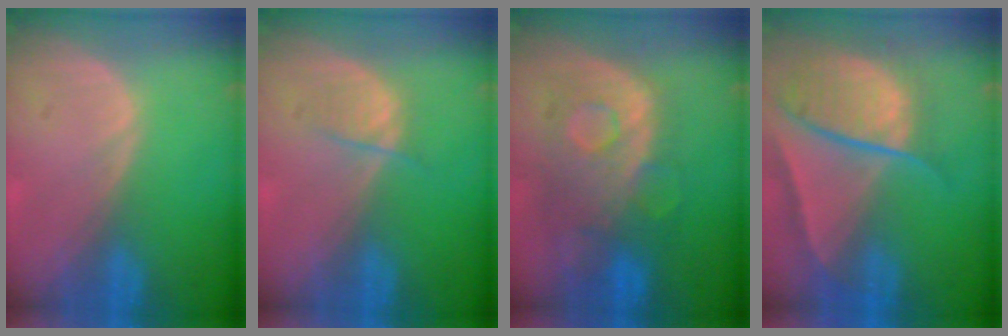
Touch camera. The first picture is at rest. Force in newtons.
{"total": 2.1, "press": 2.1, "slide": 0.3}
{"total": 10.1, "press": 9.2, "slide": 4.1}
{"total": 10.2, "press": 8.6, "slide": 5.4}